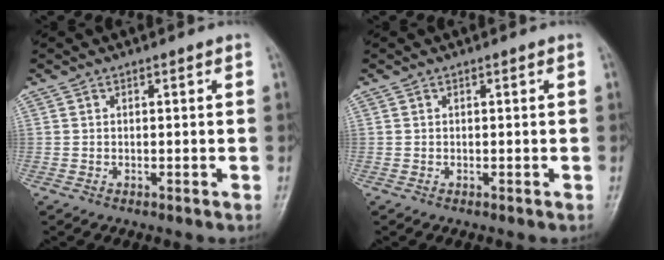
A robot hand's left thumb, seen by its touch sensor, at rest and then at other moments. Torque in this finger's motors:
{"motor_torque": [0.01, 0.01, -0.06, -0.10, 0.00]}